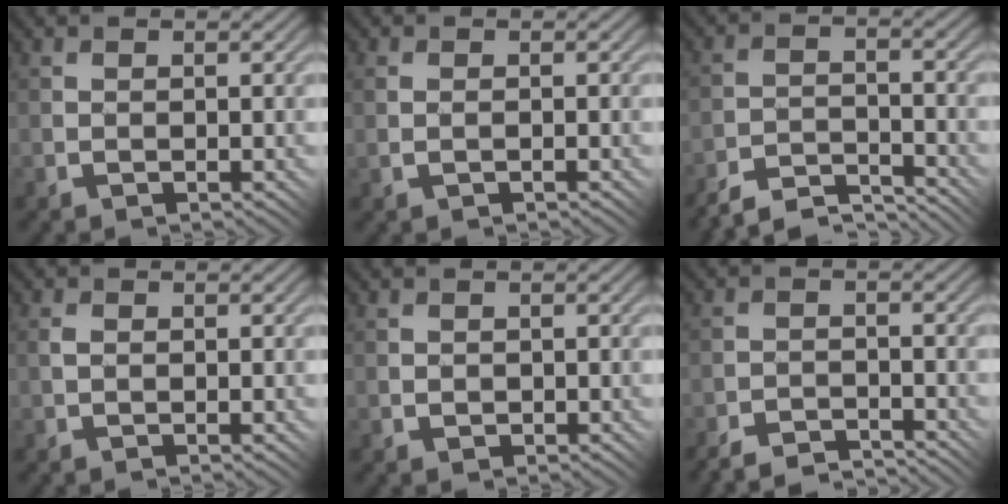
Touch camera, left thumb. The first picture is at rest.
{"total": 1.2, "force": [-0.3, 0.8, 0.9], "torque": [-0.019, 0.005, -0.002]}
{"total": 6.4, "force": [-6.2, 0.2, 1.5], "torque": [-0.027, 0.011, -0.116]}
{"total": 1.1, "force": [0.1, 0.6, 0.9], "torque": [-0.019, 0.005, -0.002]}
{"total": 0.6, "force": [-0.1, 0.5, 0.2], "torque": [-0.003, 0.000, -0.001]}
{"total": 4.2, "force": [-4.2, -0.2, 0.7], "torque": [-0.009, 0.005, -0.080]}